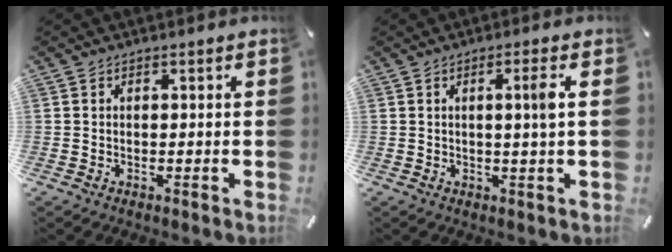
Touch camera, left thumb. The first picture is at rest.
{"total": 4.1, "force": [0.7, -0.4, 4.0], "torque": [-0.076, -0.006, 0.007]}